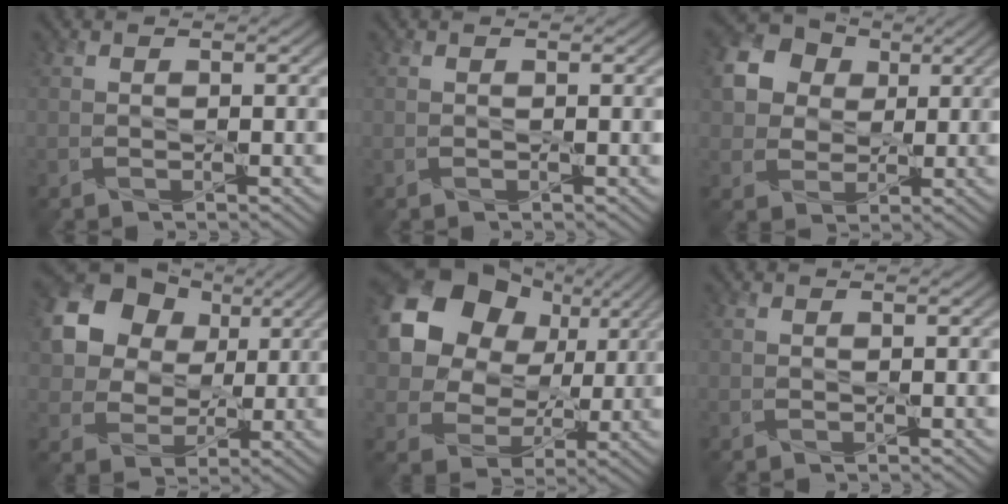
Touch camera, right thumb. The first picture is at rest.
{"total": 0.0}
{"total": 11.6, "force": [3.9, 9.4, 5.4], "torque": [-0.155, 0.037, 0.077]}
{"total": 15.5, "force": [5.6, 12.2, 7.7], "torque": [-0.207, 0.045, 0.124]}
{"total": 13.9, "force": [4.6, 10.9, 7.4], "torque": [-0.167, 0.022, 0.076]}
{"total": 0.0}